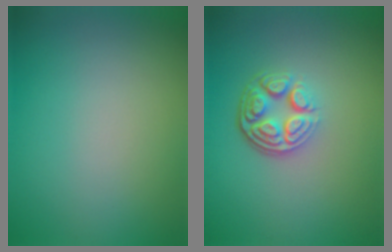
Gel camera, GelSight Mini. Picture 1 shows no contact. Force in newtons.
{"total": 4.9, "press": 3.4, "slide": 3.5}